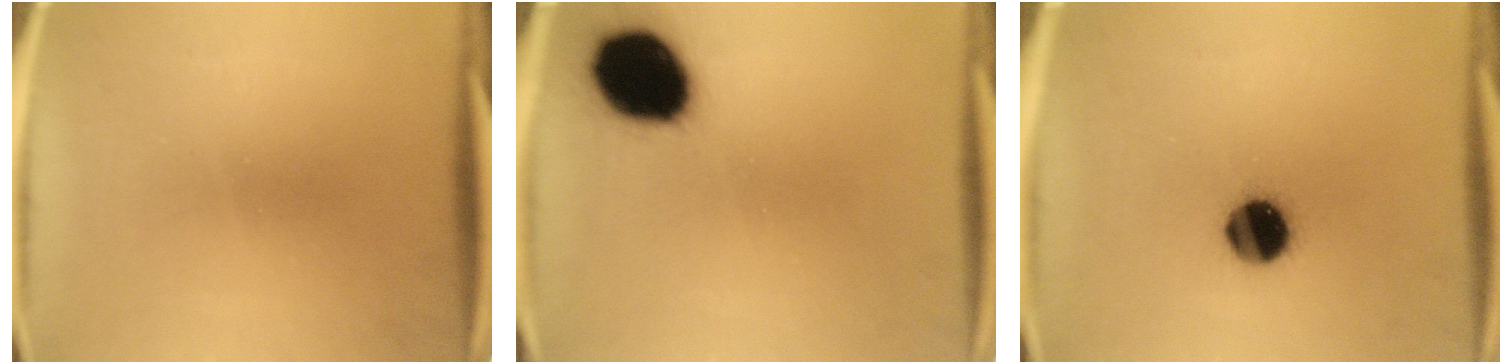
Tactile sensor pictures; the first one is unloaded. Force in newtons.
{"total": 18.3}
{"total": 10.4}